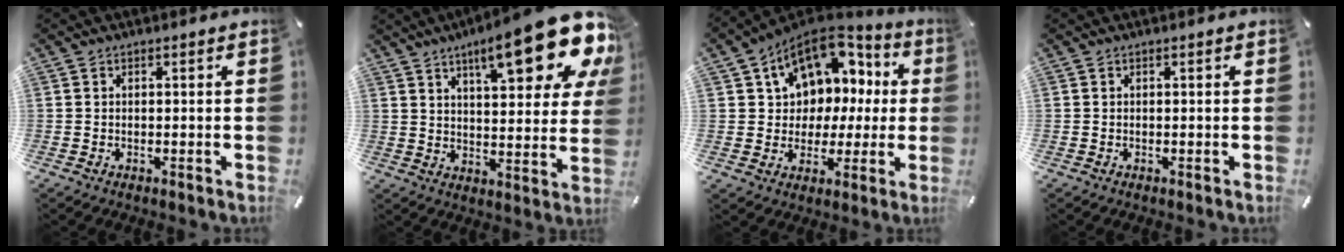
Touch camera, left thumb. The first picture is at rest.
{"total": 22.1, "force": [13.0, 6.7, 16.6], "torque": [-0.230, -0.080, 0.204]}
{"total": 13.4, "force": [6.2, 10.3, 5.9], "torque": [-0.096, -0.045, 0.114]}
{"total": 0.0}